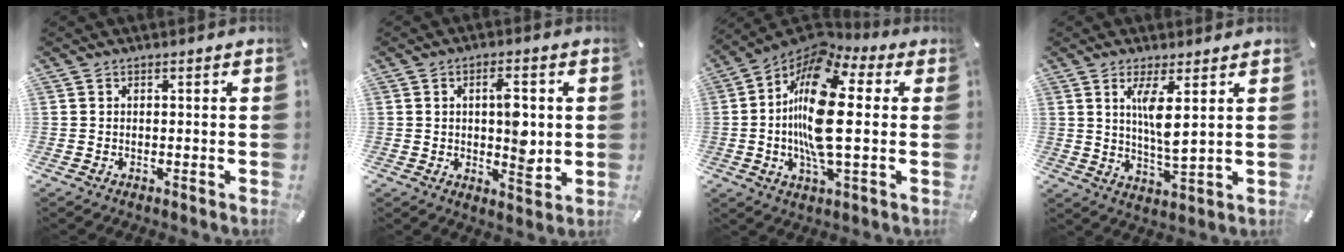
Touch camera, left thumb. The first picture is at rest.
{"total": 8.8, "force": [1.0, 4.4, 7.5], "torque": [-0.109, -0.006, 0.011]}
{"total": 19.3, "force": [0.4, 7.8, 17.6], "torque": [-0.364, -0.011, 0.003]}
{"total": 7.4, "force": [2.7, 1.7, 6.7], "torque": [-0.128, -0.018, 0.042]}